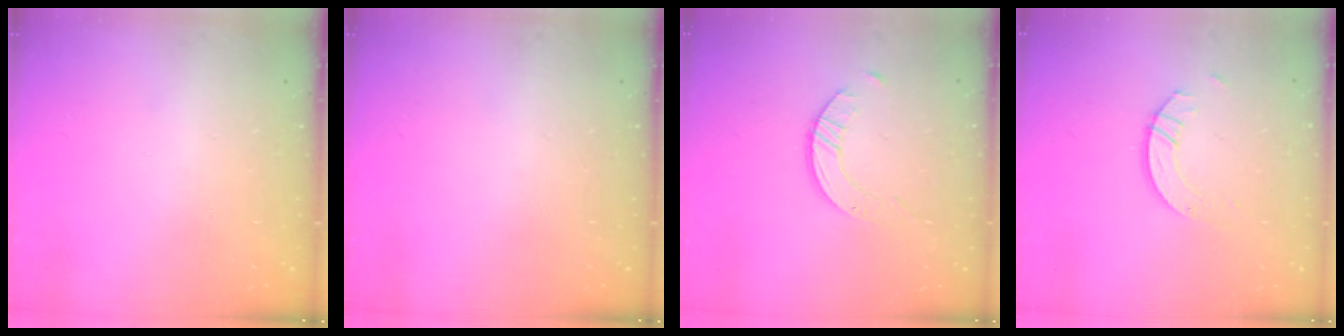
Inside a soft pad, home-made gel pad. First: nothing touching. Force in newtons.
{"total": 0.0}
{"total": 2.9, "press": 2.9, "slide": 0.3}
{"total": 3.9, "press": 3.9, "slide": 0.3}